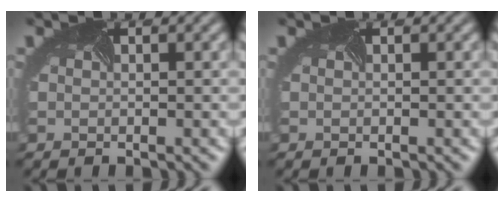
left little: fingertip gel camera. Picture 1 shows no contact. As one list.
[{"total": 0.0}]